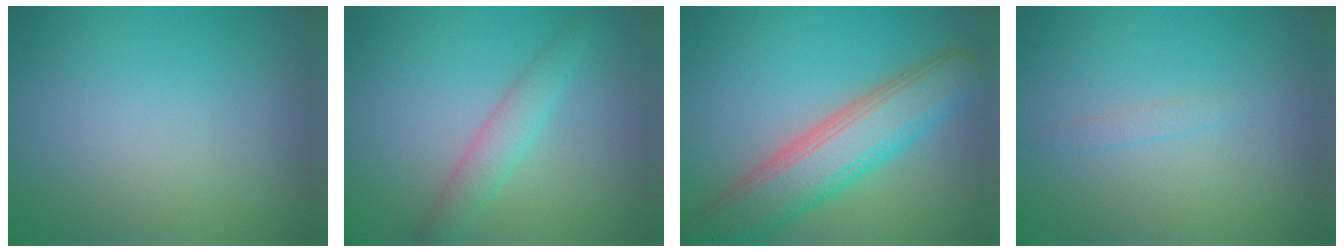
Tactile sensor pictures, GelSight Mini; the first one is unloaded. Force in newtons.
{"total": 2.9, "press": 2.9, "slide": 0.1}
{"total": 7.4, "press": 7.3, "slide": 0.7}
{"total": 0.7, "press": 0.7, "slide": 0.0}